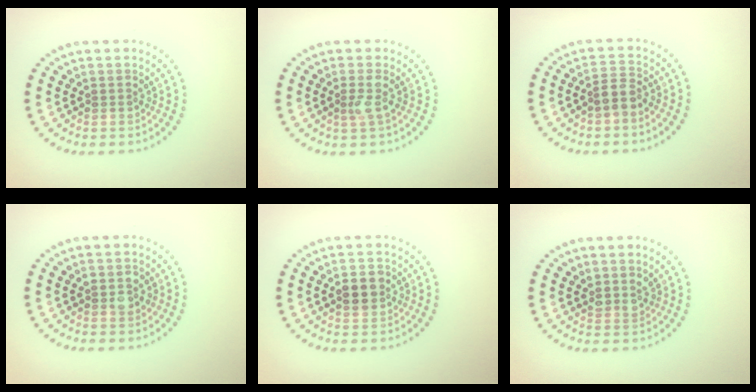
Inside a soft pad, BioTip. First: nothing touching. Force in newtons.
{"total": 1.5, "press": 1.2, "slide": 1.0}
{"total": 2.0, "press": 1.7, "slide": 1.0}
{"total": 1.5, "press": 1.5, "slide": 0.1}
{"total": 2.8, "press": 2.8, "slide": 0.1}
{"total": 1.2, "press": 0.9, "slide": 0.8}